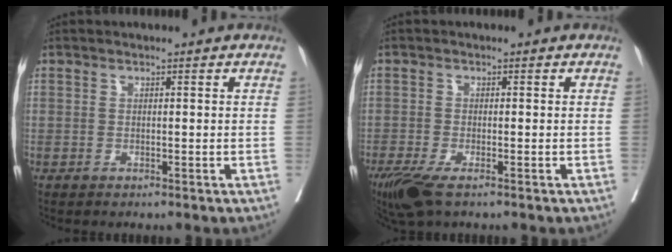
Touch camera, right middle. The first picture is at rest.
{"total": 5.0, "force": [-3.3, 1.2, 3.6], "torque": [-0.070, -0.014, -0.060]}